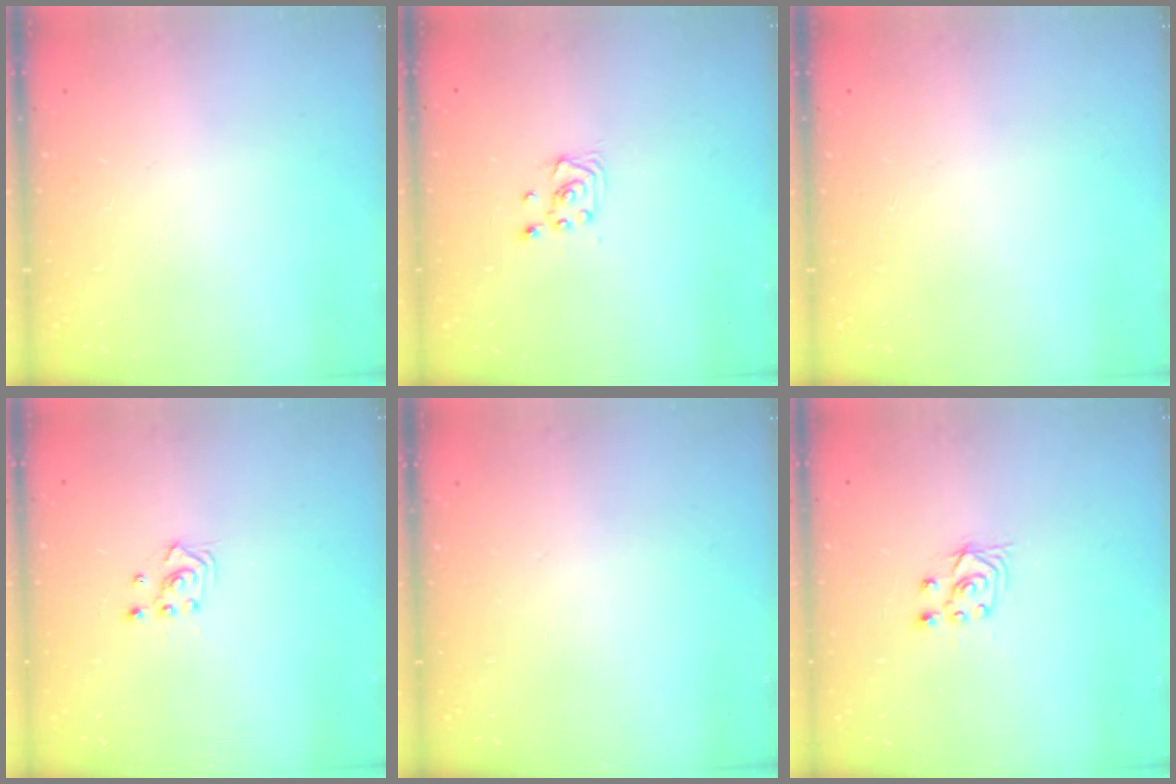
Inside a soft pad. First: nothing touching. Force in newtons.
{"total": 2.2, "press": 2.2, "slide": 0.3}
{"total": 0.0}
{"total": 2.5, "press": 2.5, "slide": 0.3}
{"total": 0.0}
{"total": 3.4, "press": 3.2, "slide": 0.9}